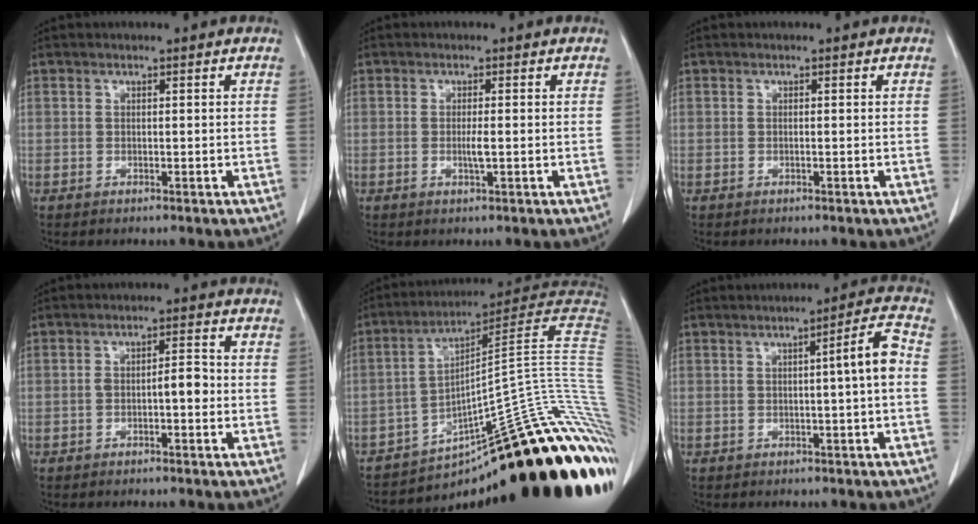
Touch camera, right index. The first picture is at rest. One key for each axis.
{"total": 1.7, "fx": -0.2, "fy": 0.0, "fz": 1.7, "tx": -0.033, "ty": -0.002, "tz": -0.002}
{"total": 0.0}
{"total": 3.3, "fx": -0.8, "fy": 0.9, "fz": 3.1, "tx": -0.046, "ty": 0.015, "tz": -0.009}
{"total": 34.4, "fx": -13.4, "fy": 3.8, "fz": 31.5, "tx": -0.302, "ty": 0.048, "tz": -0.182}
{"total": 4.8, "fx": -0.2, "fy": -0.3, "fz": 4.8, "tx": -0.067, "ty": 0.009, "tz": -0.004}